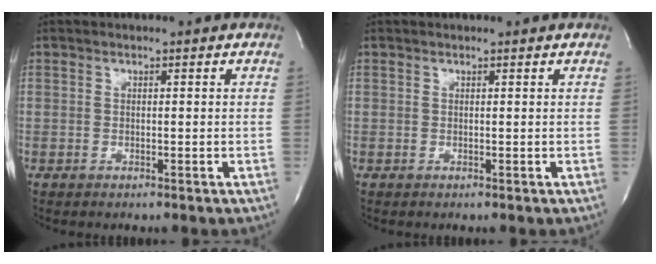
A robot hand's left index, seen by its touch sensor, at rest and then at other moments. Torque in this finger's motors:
{"motor_torque": [0.02, -0.02, 0.00, 0.01]}